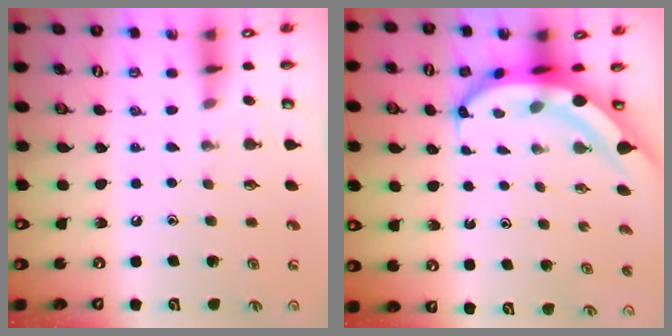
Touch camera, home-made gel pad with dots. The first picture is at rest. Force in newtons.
{"total": 6.4, "press": 6.2, "slide": 1.5}